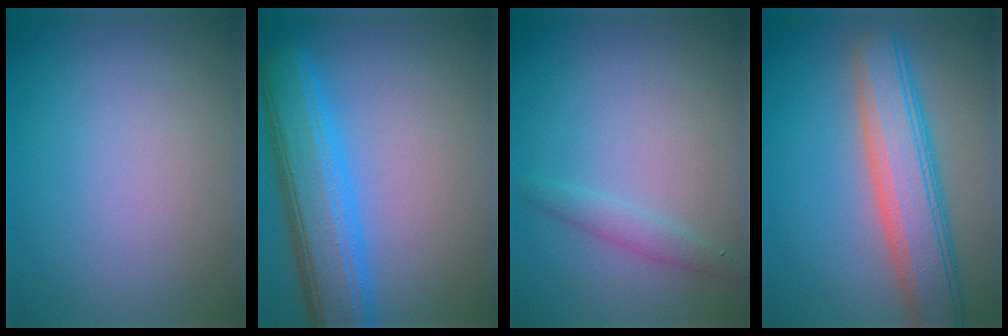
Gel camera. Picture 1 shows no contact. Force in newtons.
{"total": 7.6, "press": 7.6, "slide": 0.1}
{"total": 1.5, "press": 1.5, "slide": 0.1}
{"total": 7.0, "press": 7.0, "slide": 0.6}